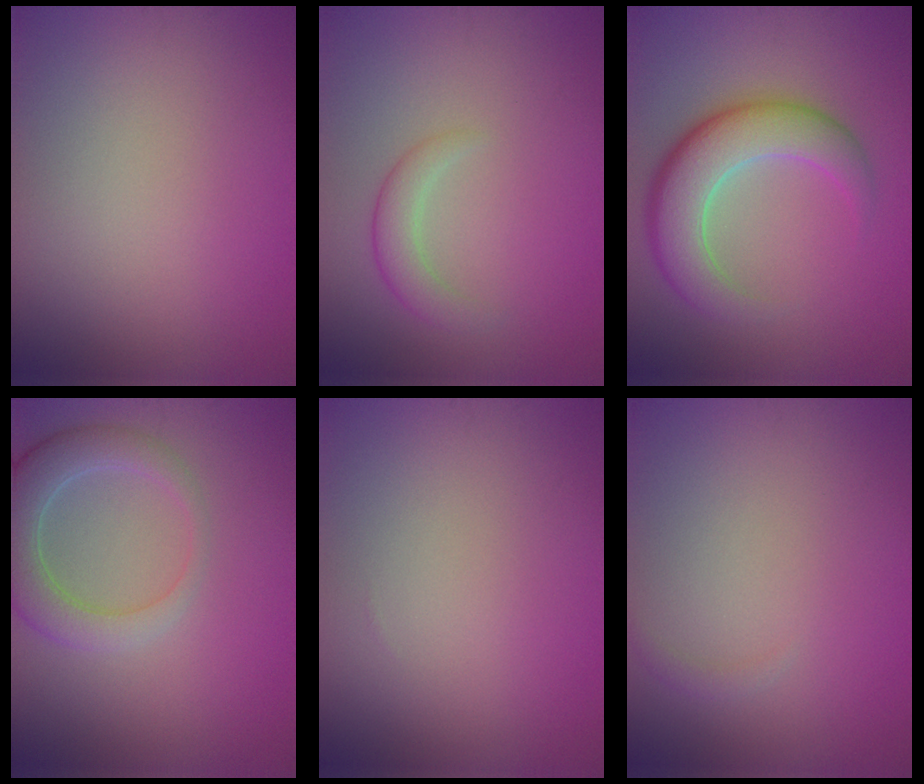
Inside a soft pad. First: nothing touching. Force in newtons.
{"total": 2.3, "press": 2.2, "slide": 0.2}
{"total": 7.3, "press": 7.2, "slide": 0.6}
{"total": 4.8, "press": 4.8, "slide": 0.5}
{"total": 0.0}
{"total": 0.7, "press": 0.7, "slide": 0.2}